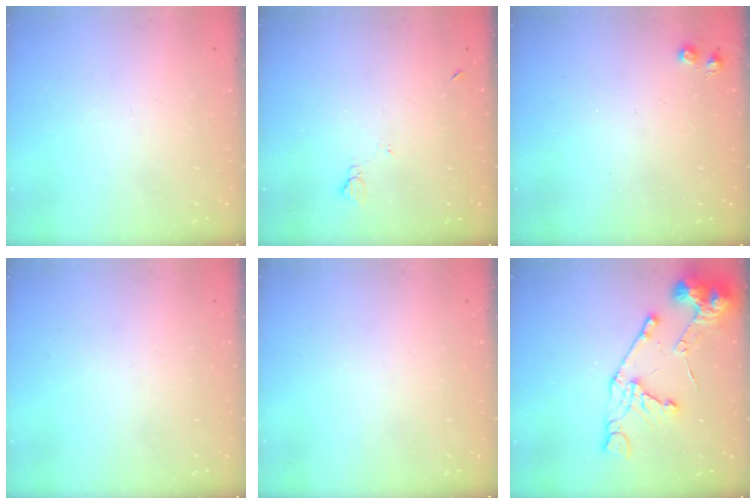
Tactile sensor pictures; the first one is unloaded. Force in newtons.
{"total": 3.2, "press": 3.1, "slide": 0.5}
{"total": 5.3, "press": 5.2, "slide": 0.7}
{"total": 0.0}
{"total": 0.0}
{"total": 16.2, "press": 16.1, "slide": 1.8}